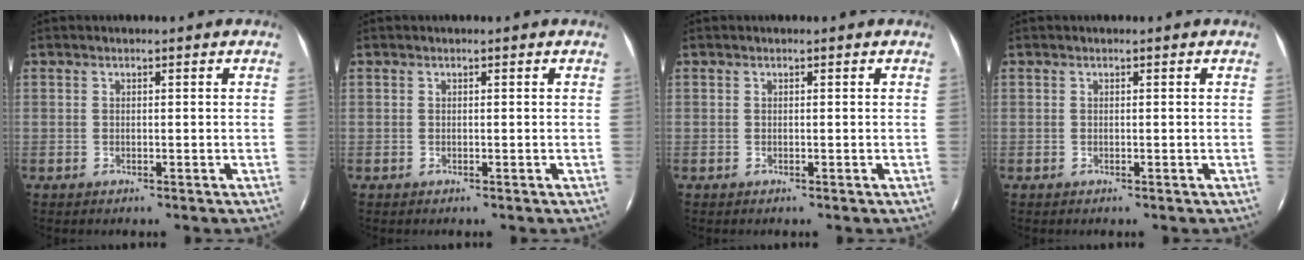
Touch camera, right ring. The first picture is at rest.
{"total": 0.0}
{"total": 0.0}
{"total": 0.0}